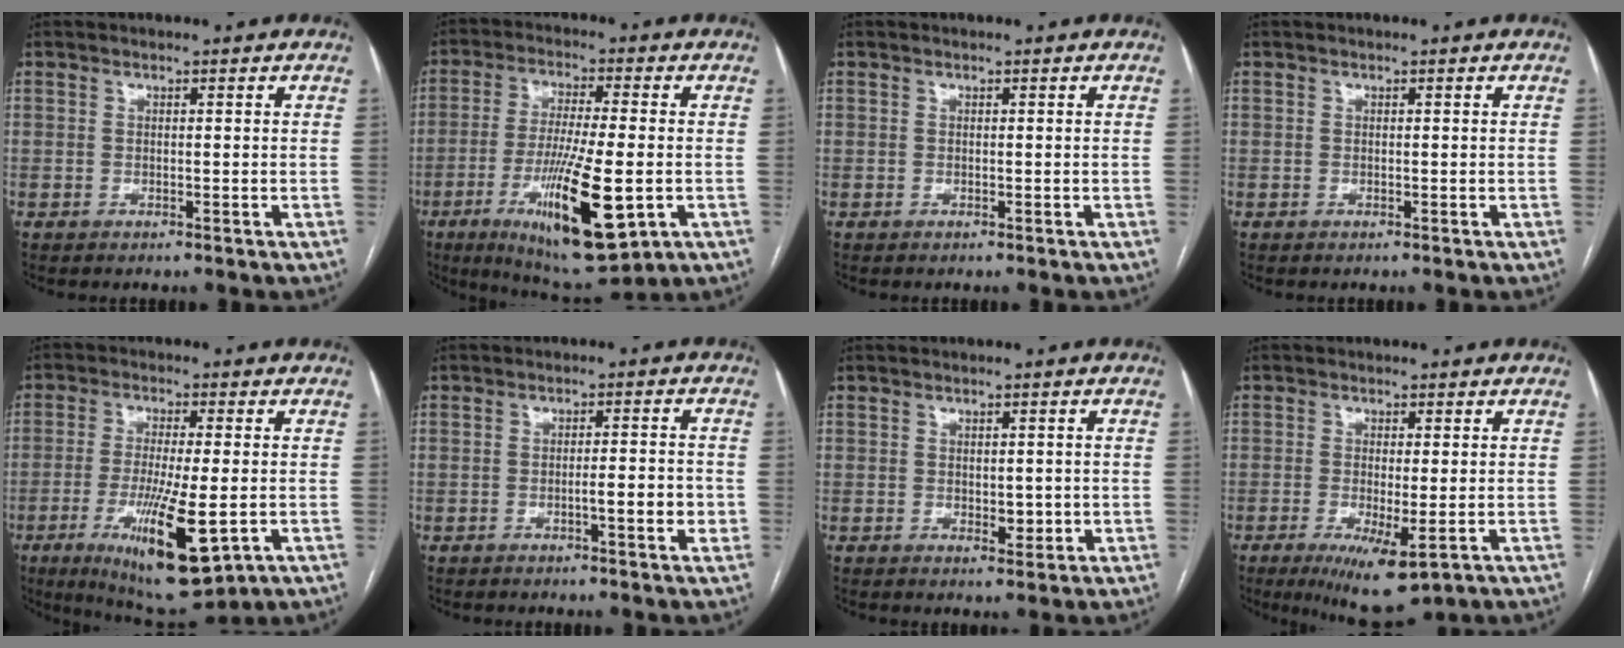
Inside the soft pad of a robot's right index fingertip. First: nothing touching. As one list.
[{"total": 16.8, "force": [-5.2, 2.9, 15.7], "torque": [-0.283, -0.032, -0.077]}, {"total": 0.0}, {"total": 0.0}, {"total": 14.6, "force": [-4.7, 2.7, 13.6], "torque": [-0.238, -0.038, -0.065]}, {"total": 4.4, "force": [-1.2, 0.5, 4.2], "torque": [-0.062, 0.001, -0.016]}, {"total": 3.1, "force": [-0.2, 1.8, 2.5], "torque": [-0.030, -0.003, 0.006]}, {"total": 8.1, "force": [-3.3, 1.9, 7.1], "torque": [-0.113, -0.021, -0.044]}]